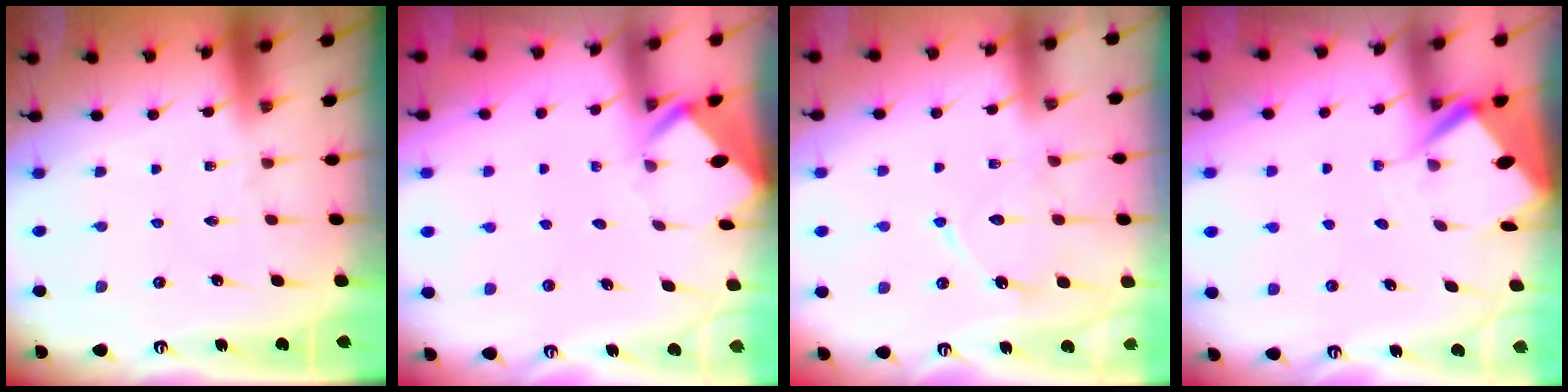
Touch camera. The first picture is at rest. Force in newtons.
{"total": 3.2, "press": 3.2, "slide": 0.2}
{"total": 11.5, "press": 11.4, "slide": 0.9}
{"total": 5.5, "press": 5.5, "slide": 0.4}